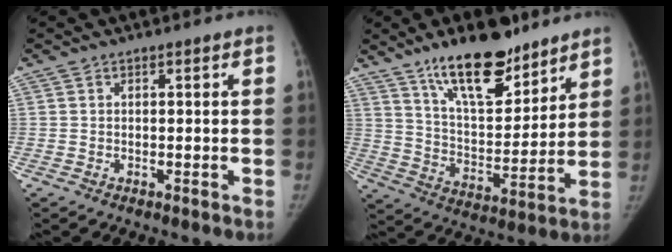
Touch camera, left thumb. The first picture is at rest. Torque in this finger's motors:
{"motor_torque": [1.11, -0.41, 1.32, -1.44, 0.31]}